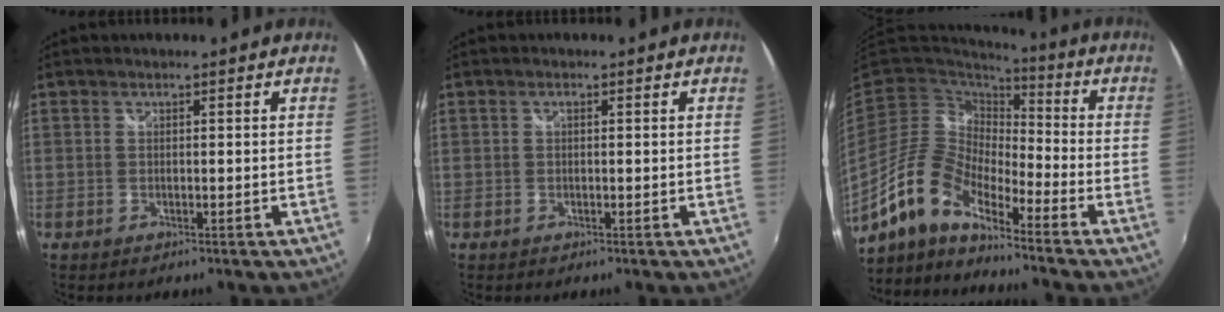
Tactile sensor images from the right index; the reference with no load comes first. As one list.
[{"total": 0.6, "force": [0.1, 0.3, 0.5], "torque": [-0.009, 0.003, 0.000]}, {"total": 12.3, "force": [-8.8, 4.0, 7.6], "torque": [-0.142, 0.001, -0.181]}]